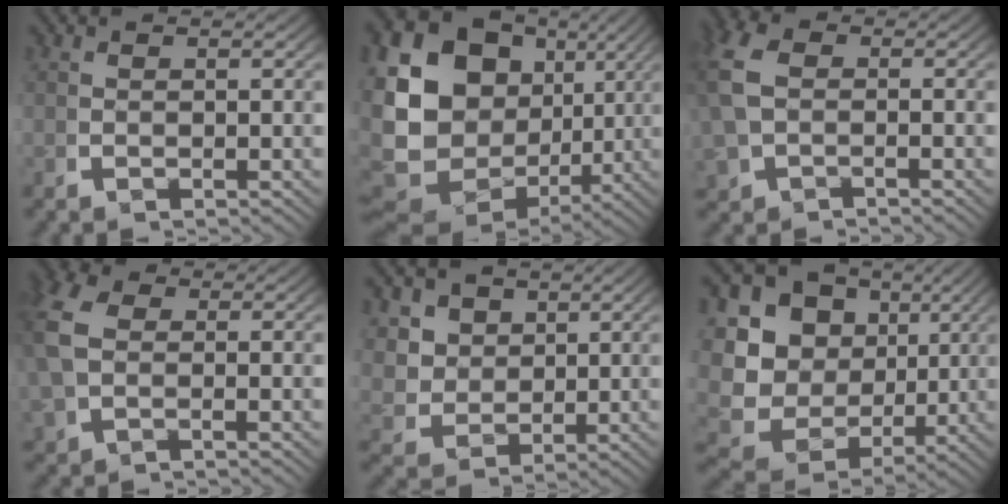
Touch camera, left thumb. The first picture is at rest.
{"total": 17.5, "force": [0.9, 13.5, 11.1], "torque": [-0.238, -0.037, 0.030]}
{"total": 4.3, "force": [-0.3, 3.3, 2.7], "torque": [-0.080, -0.011, 0.005]}
{"total": 5.0, "force": [0.5, 3.6, 3.4], "torque": [-0.101, -0.004, 0.014]}
{"total": 6.2, "force": [1.8, 5.1, 3.2], "torque": [-0.082, -0.032, 0.044]}
{"total": 14.7, "force": [0.9, 12.4, 7.8], "torque": [-0.189, -0.039, 0.018]}